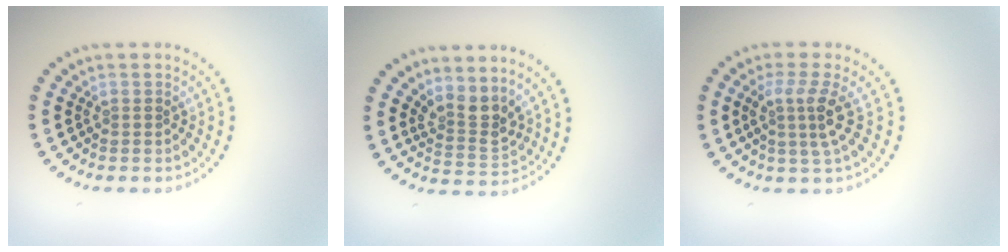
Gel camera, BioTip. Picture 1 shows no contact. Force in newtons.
{"total": 2.7, "press": 2.1, "slide": 1.8}
{"total": 3.1, "press": 2.2, "slide": 2.1}